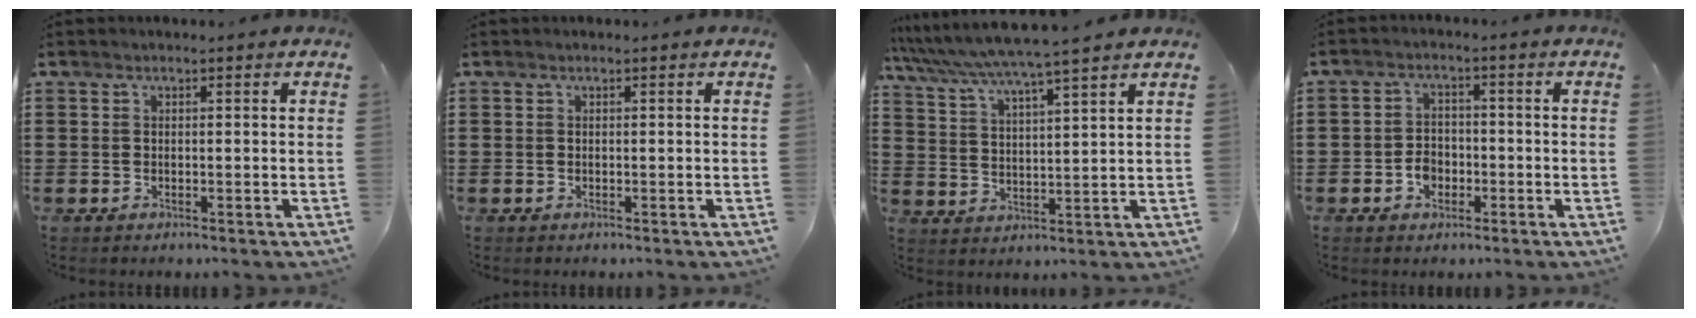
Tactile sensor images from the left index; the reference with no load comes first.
{"total": 0.0}
{"total": 5.9, "force": [5.3, -1.0, 2.4], "torque": [-0.067, -0.033, 0.087]}
{"total": 3.3, "force": [-1.4, 2.5, 1.7], "torque": [-0.035, 0.002, -0.027]}